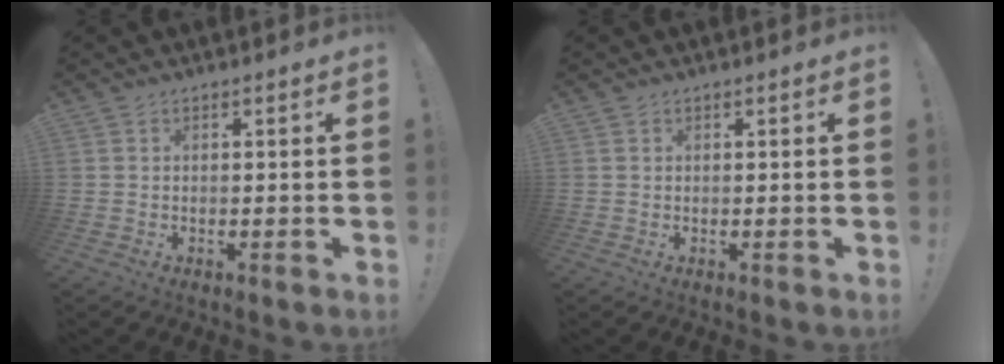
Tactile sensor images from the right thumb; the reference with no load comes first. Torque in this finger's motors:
{"motor_torque": [0.08, 0.02, 0.31, -0.06, -0.01]}